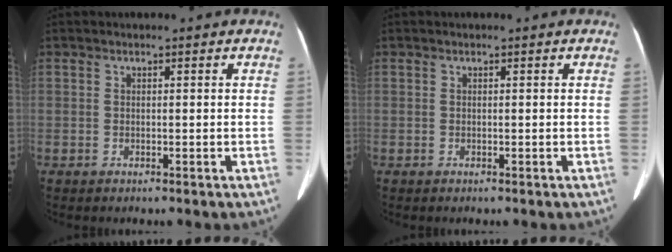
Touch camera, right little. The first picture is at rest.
{"total": 0.0}